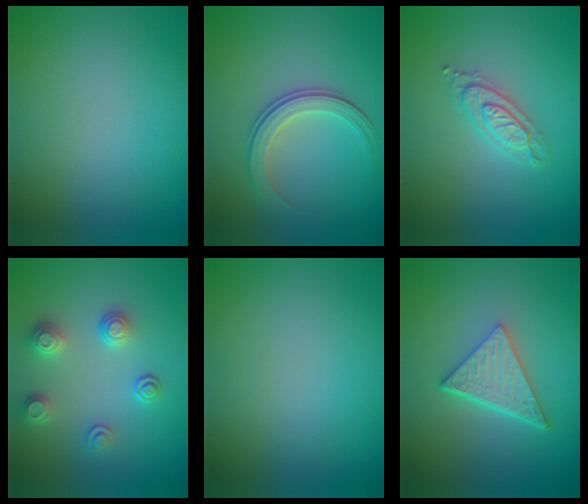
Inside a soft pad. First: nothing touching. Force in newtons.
{"total": 2.9, "press": 2.7, "slide": 1.0}
{"total": 2.2, "press": 2.1, "slide": 0.4}
{"total": 2.6, "press": 2.6, "slide": 0.6}
{"total": 0.0}
{"total": 4.9, "press": 3.5, "slide": 3.4}